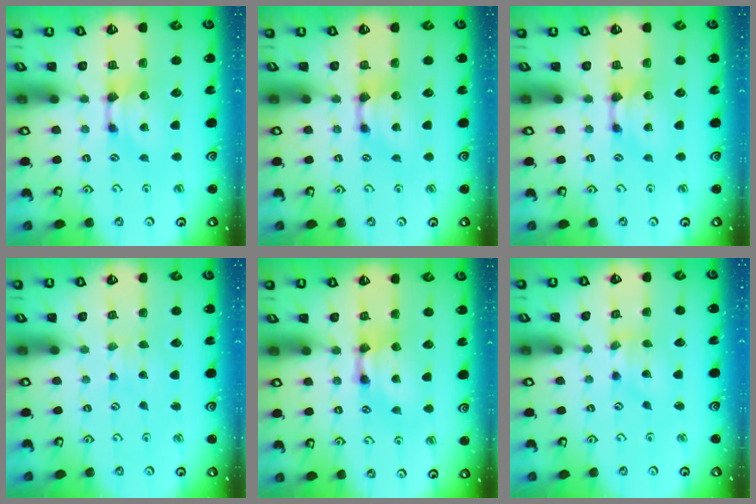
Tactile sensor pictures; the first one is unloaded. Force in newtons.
{"total": 0.6, "press": 0.1, "slide": 0.6}
{"total": 0.0}
{"total": 3.6, "press": 3.6, "slide": 0.1}
{"total": 1.7, "press": 1.7, "slide": 0.1}
{"total": 1.3, "press": 0.3, "slide": 1.2}